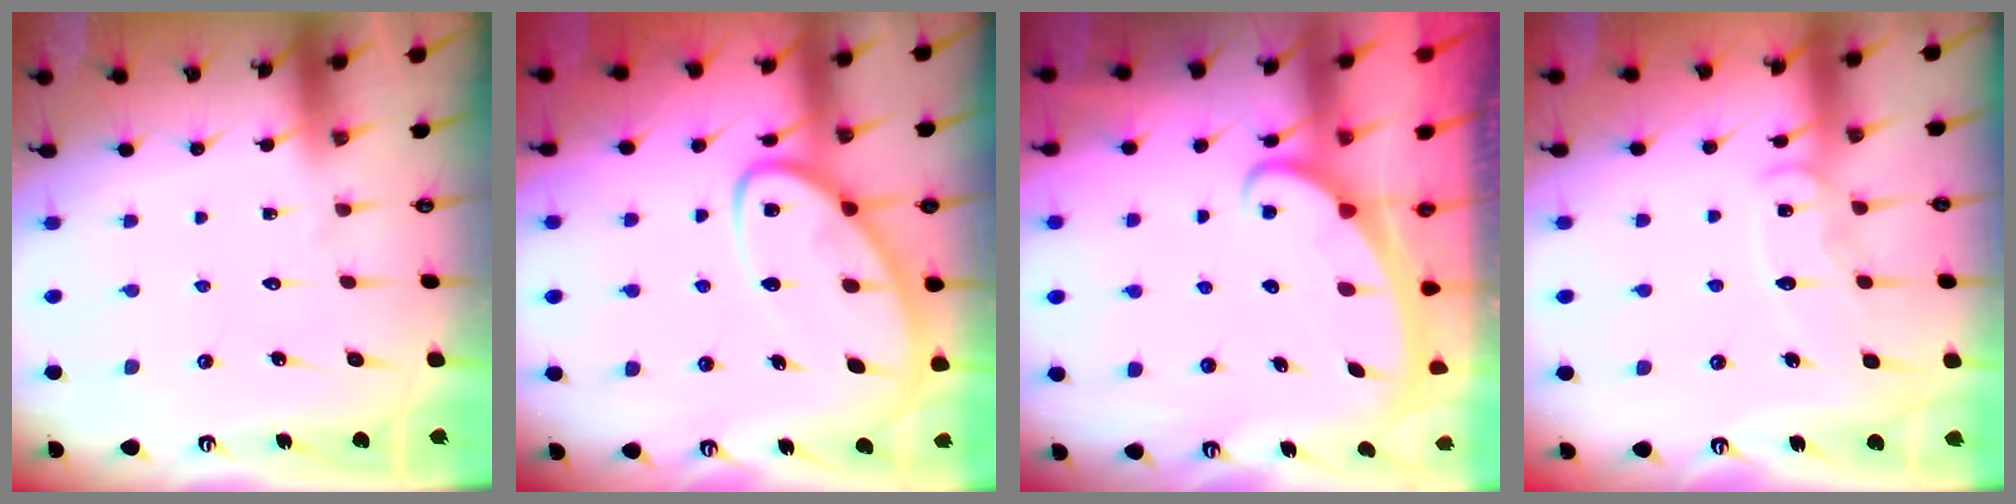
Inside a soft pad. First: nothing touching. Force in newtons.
{"total": 10.1, "press": 10.0, "slide": 0.8}
{"total": 2.3, "press": 2.3, "slide": 0.3}
{"total": 10.3, "press": 10.2, "slide": 0.9}